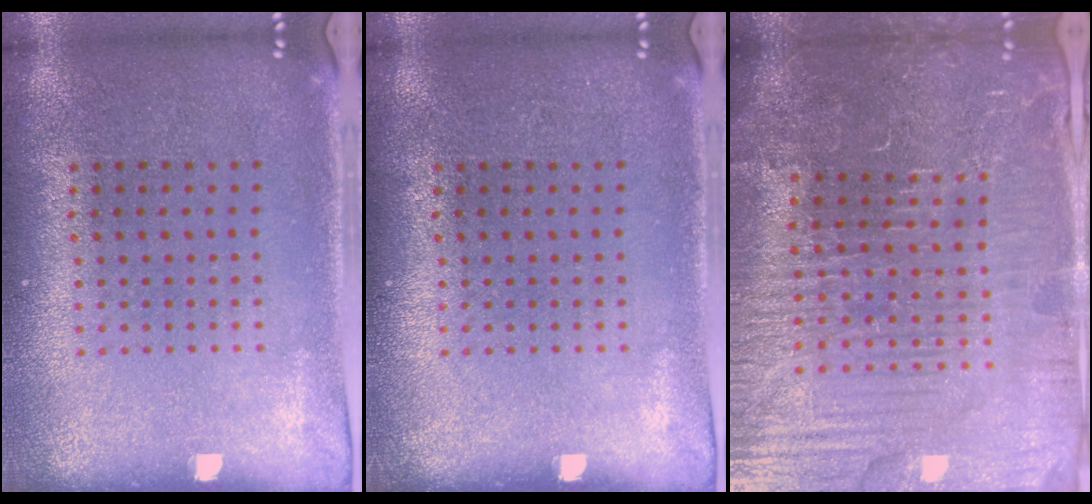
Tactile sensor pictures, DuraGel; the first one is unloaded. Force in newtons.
{"total": 0.0}
{"total": 5.7, "press": 5.3, "slide": 2.2}